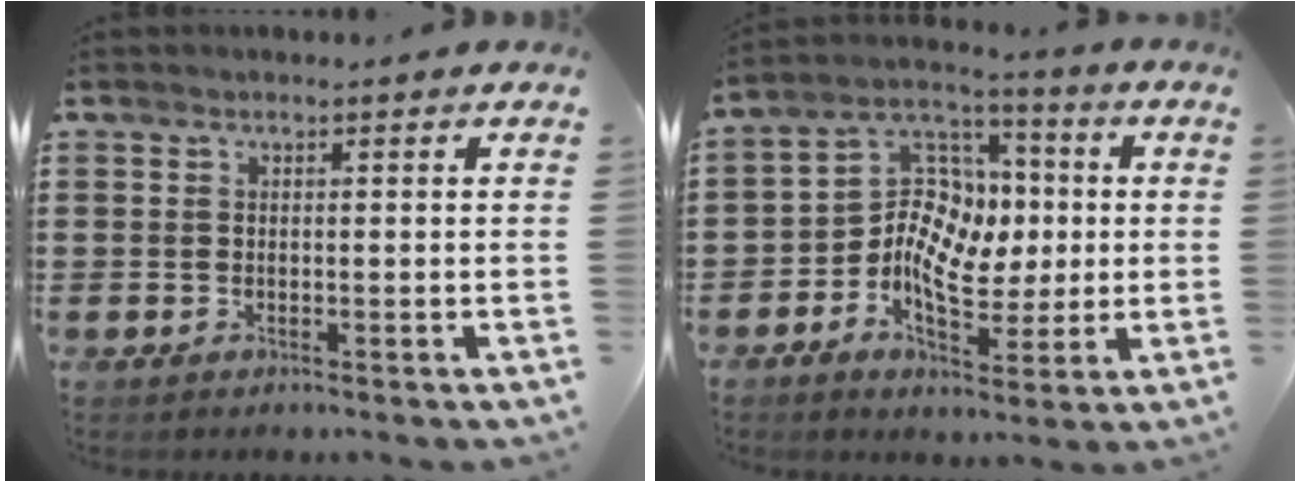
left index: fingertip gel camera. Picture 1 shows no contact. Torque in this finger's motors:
{"motor_torque": [1.37, 0.77, 1.05, 0.21]}